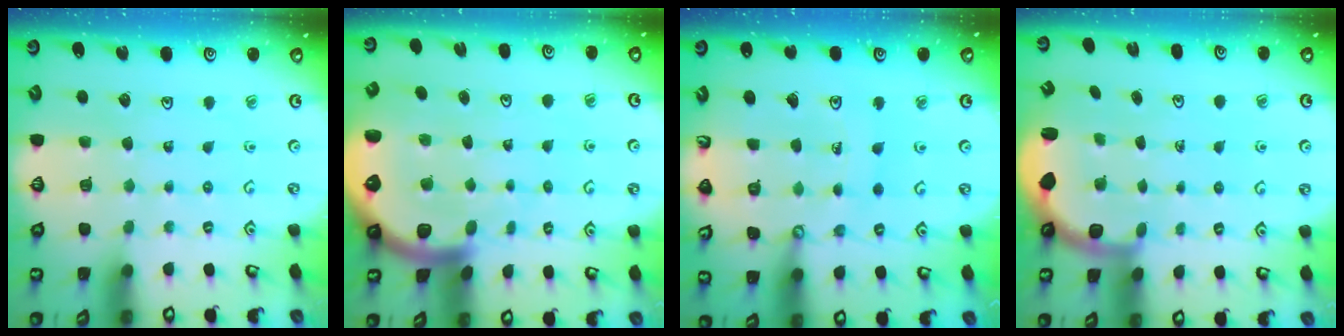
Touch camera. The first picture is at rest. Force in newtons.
{"total": 6.5, "press": 6.4, "slide": 1.0}
{"total": 11.9, "press": 11.8, "slide": 1.5}
{"total": 2.2, "press": 1.7, "slide": 1.4}